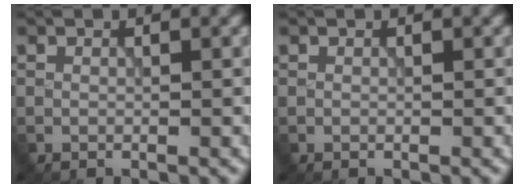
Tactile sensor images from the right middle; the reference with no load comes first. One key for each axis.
{"total": 0.0}